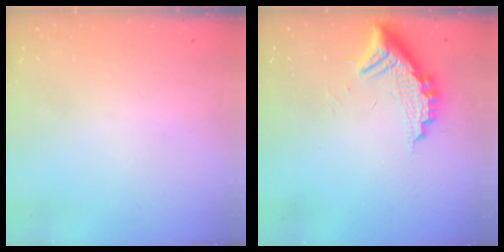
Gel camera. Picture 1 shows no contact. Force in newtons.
{"total": 11.5, "press": 11.4, "slide": 0.8}